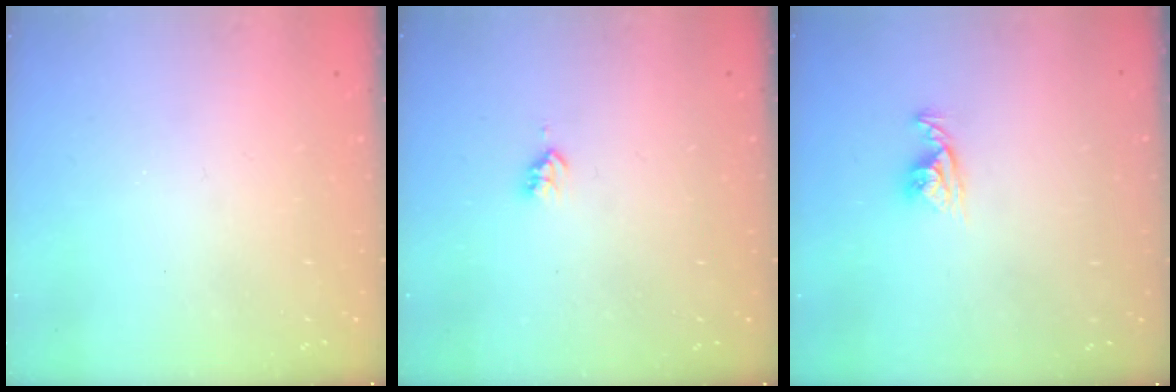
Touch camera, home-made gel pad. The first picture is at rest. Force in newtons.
{"total": 3.3, "press": 3.3, "slide": 0.5}
{"total": 5.9, "press": 5.9, "slide": 0.5}